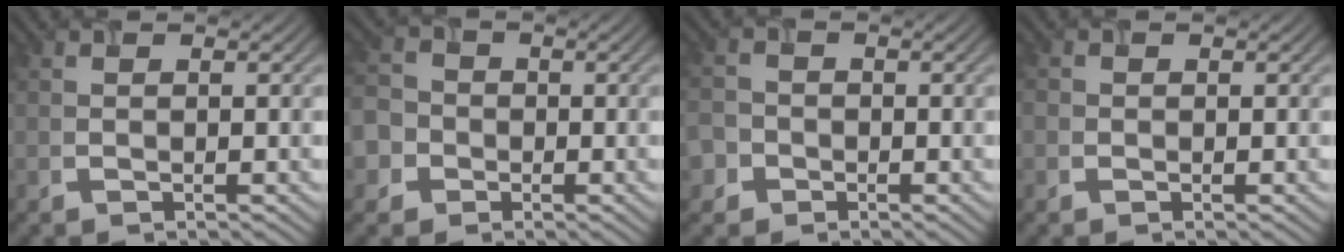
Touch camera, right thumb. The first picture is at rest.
{"total": 4.8, "force": [-1.7, 4.3, 1.1], "torque": [-0.027, -0.010, -0.052]}
{"total": 2.9, "force": [-1.6, 2.4, 0.4], "torque": [-0.006, -0.011, -0.035]}
{"total": 0.8, "force": [-0.1, 0.8, 0.0], "torque": [-0.001, -0.003, 0.000]}